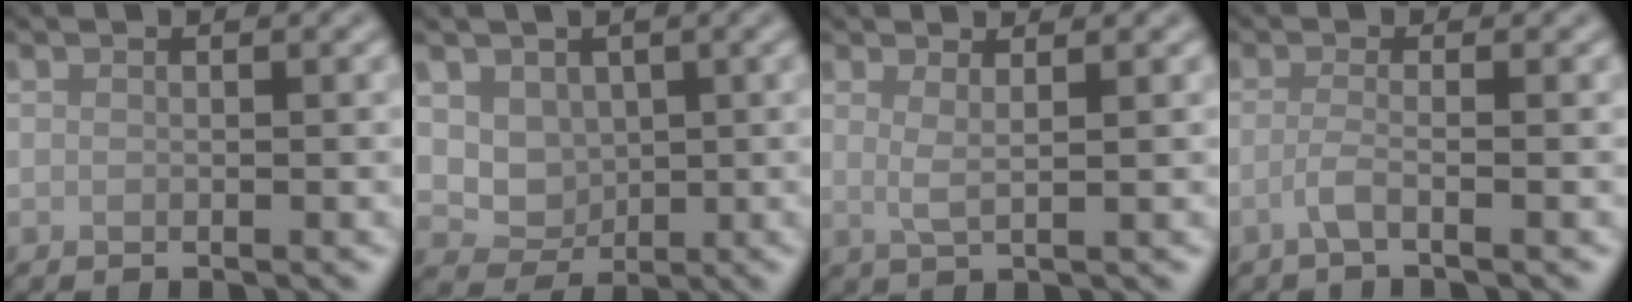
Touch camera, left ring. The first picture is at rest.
{"total": 2.6, "force": [0.7, 2.1, 1.3], "torque": [-0.027, -0.010, 0.014]}
{"total": 1.7, "force": [0.6, 0.5, 1.5], "torque": [-0.025, -0.005, 0.006]}
{"total": 2.1, "force": [-1.0, 0.5, 1.8], "torque": [-0.030, -0.005, -0.031]}